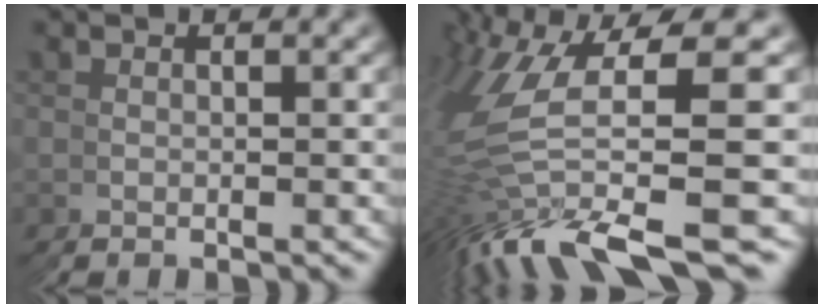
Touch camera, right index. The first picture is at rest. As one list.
[{"total": 5.9, "force": [0.4, 2.9, 5.1], "torque": [-0.130, 0.006, 0.001]}]